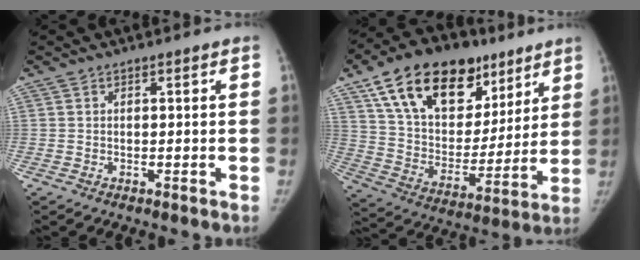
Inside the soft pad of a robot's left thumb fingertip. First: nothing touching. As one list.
[{"total": 25.8, "force": [14.6, 15.4, 14.7], "torque": [-0.208, -0.018, 0.255]}]